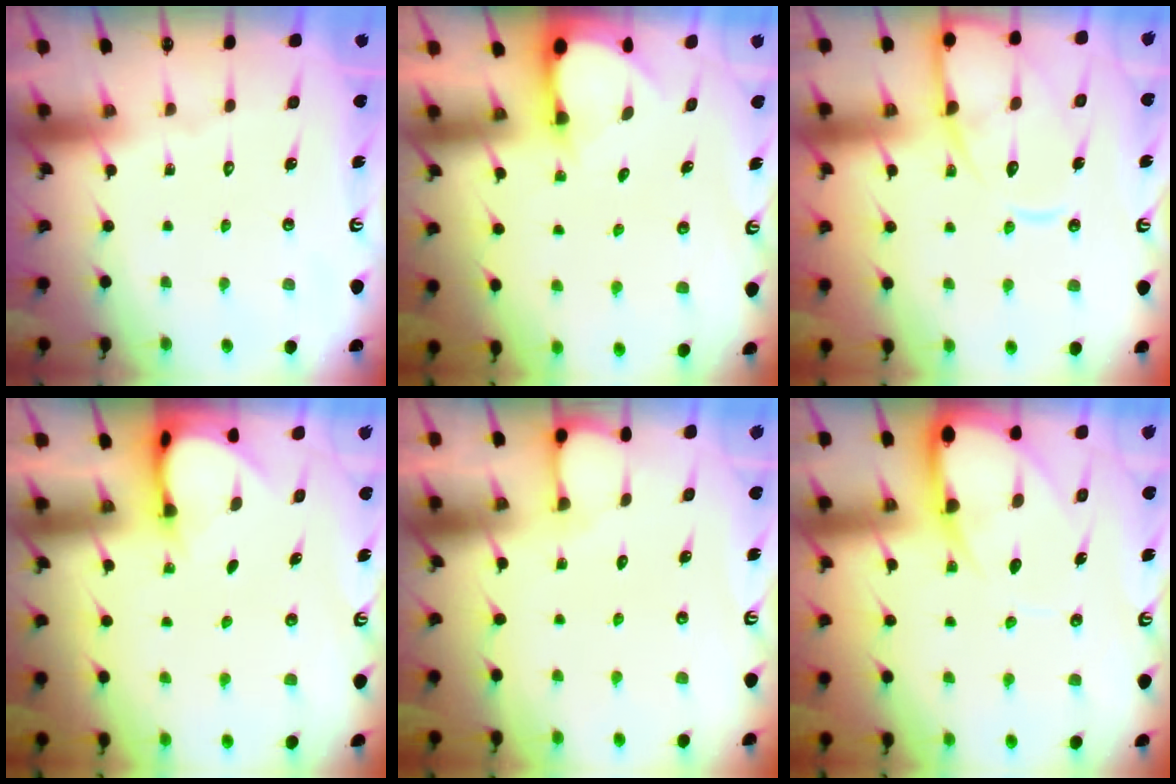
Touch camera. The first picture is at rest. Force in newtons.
{"total": 2.6, "press": 2.5, "slide": 0.4}
{"total": 12.1, "press": 12.0, "slide": 1.6}
{"total": 3.9, "press": 3.9, "slide": 0.4}
{"total": 2.7, "press": 2.7, "slide": 0.3}
{"total": 9.7, "press": 9.6, "slide": 0.9}